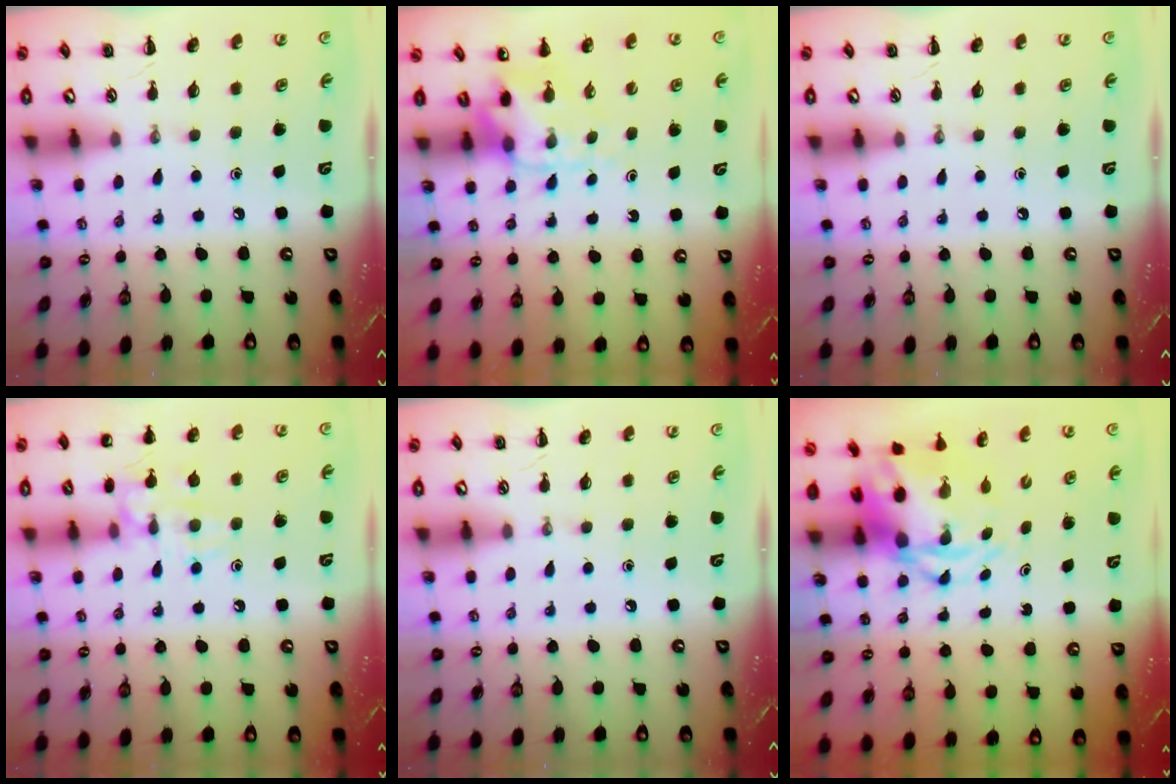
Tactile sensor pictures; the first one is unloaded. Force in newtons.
{"total": 4.6, "press": 4.6, "slide": 0.5}
{"total": 0.0}
{"total": 11.7, "press": 11.6, "slide": 0.7}
{"total": 0.0}
{"total": 5.2, "press": 5.0, "slide": 1.7}